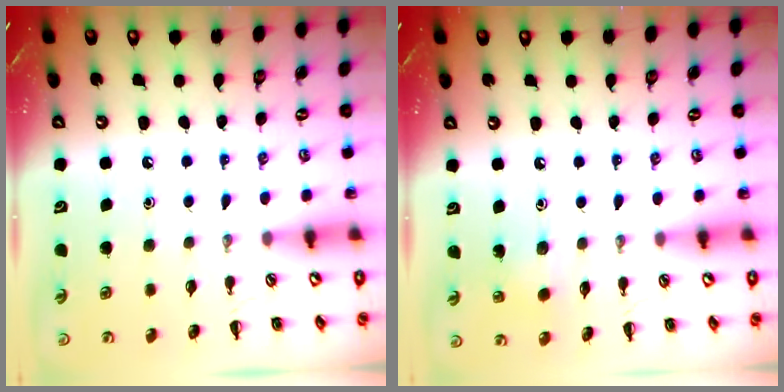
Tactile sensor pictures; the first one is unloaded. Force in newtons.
{"total": 3.7, "press": 3.5, "slide": 1.2}